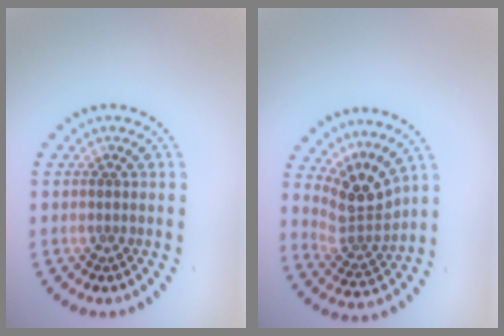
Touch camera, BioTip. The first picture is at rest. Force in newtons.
{"total": 3.8, "press": 2.6, "slide": 2.8}